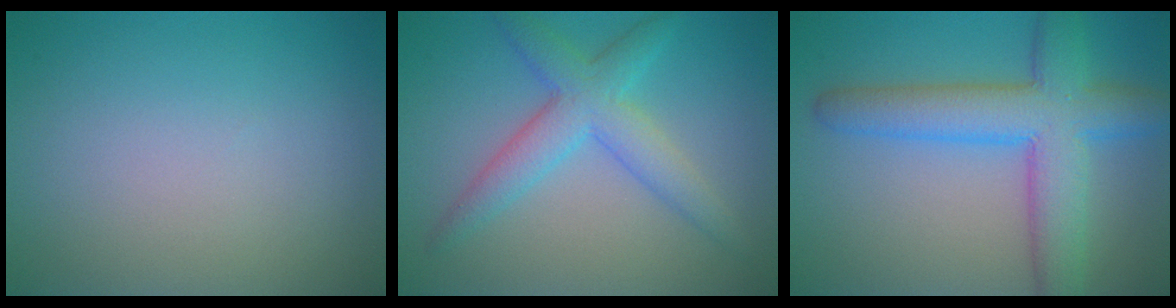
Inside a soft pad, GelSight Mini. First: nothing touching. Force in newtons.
{"total": 4.6, "press": 4.6, "slide": 0.1}
{"total": 7.7, "press": 7.7, "slide": 0.2}